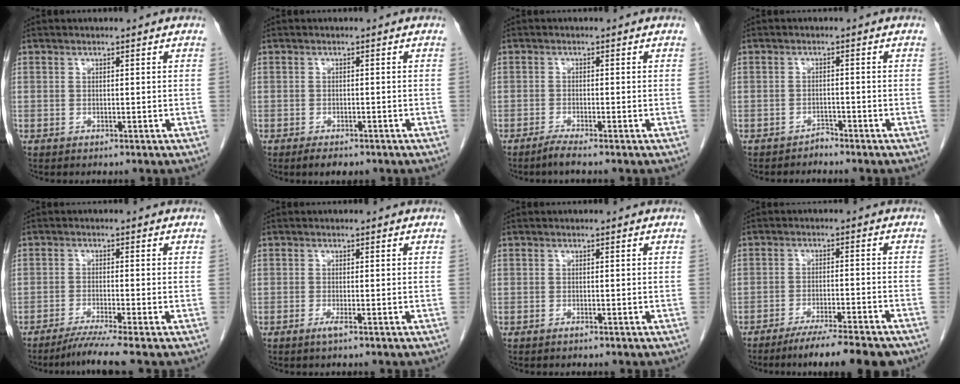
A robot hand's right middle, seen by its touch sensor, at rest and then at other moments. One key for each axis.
{"total": 2.5, "fx": -1.8, "fy": 1.0, "fz": 1.4, "tx": -0.023, "ty": -0.003, "tz": -0.022}
{"total": 1.8, "fx": -1.5, "fy": -0.4, "fz": 0.9, "tx": -0.025, "ty": -0.003, "tz": -0.033}
{"total": 1.2, "fx": -1.2, "fy": 0.1, "fz": -0.1, "tx": 0.007, "ty": -0.001, "tz": -0.019}
{"total": 4.7, "fx": -3.7, "fy": -1.6, "fz": 2.3, "tx": -0.041, "ty": -0.018, "tz": -0.069}
{"total": 1.1, "fx": -0.6, "fy": -0.2, "fz": 0.9, "tx": -0.016, "ty": -0.001, "tz": -0.013}
{"total": 0.0}
{"total": 11.4, "fx": -9.7, "fy": 0.2, "fz": 6.0, "tx": -0.072, "ty": -0.014, "tz": -0.146}